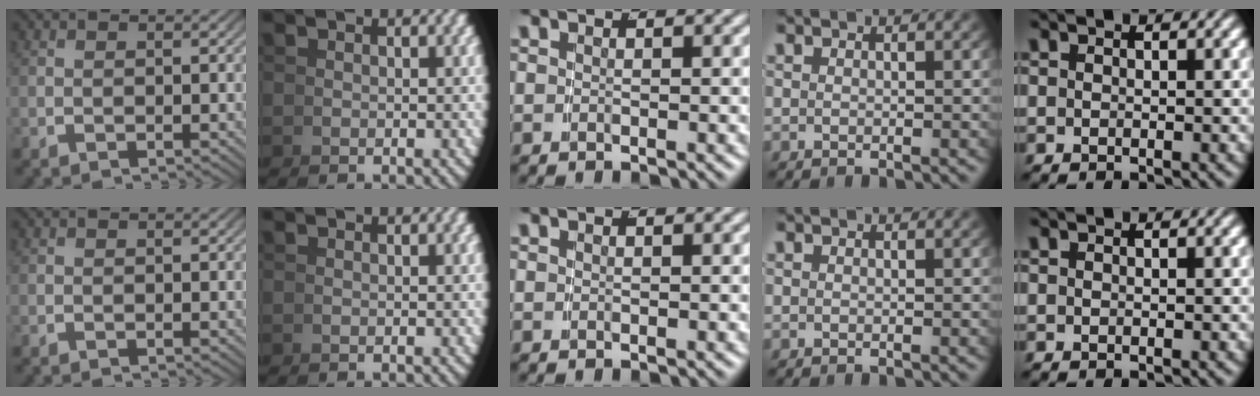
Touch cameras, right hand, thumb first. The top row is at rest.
{}